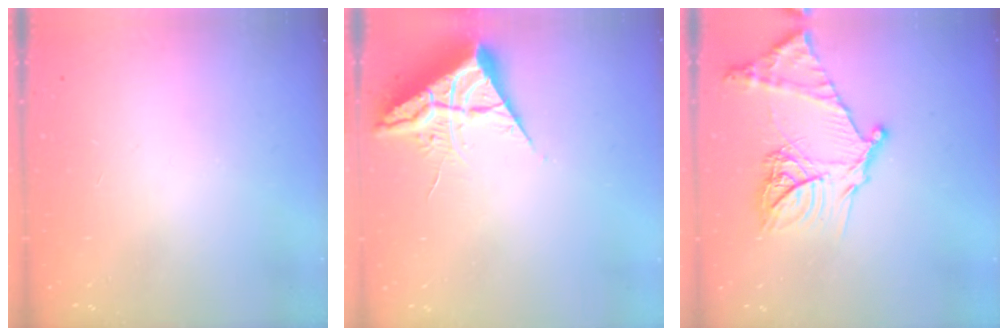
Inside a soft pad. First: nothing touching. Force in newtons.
{"total": 7.1, "press": 7.1, "slide": 0.4}
{"total": 20.3, "press": 20.3, "slide": 1.7}